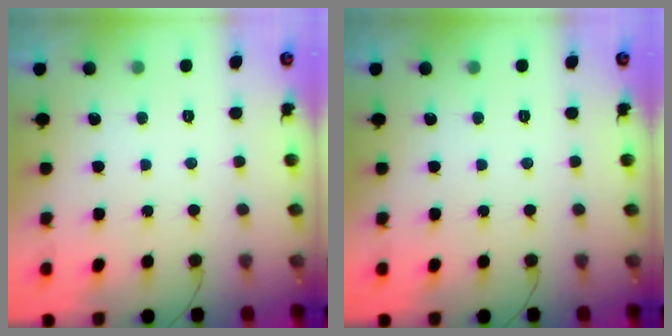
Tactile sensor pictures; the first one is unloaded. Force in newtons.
{"total": 0.0}